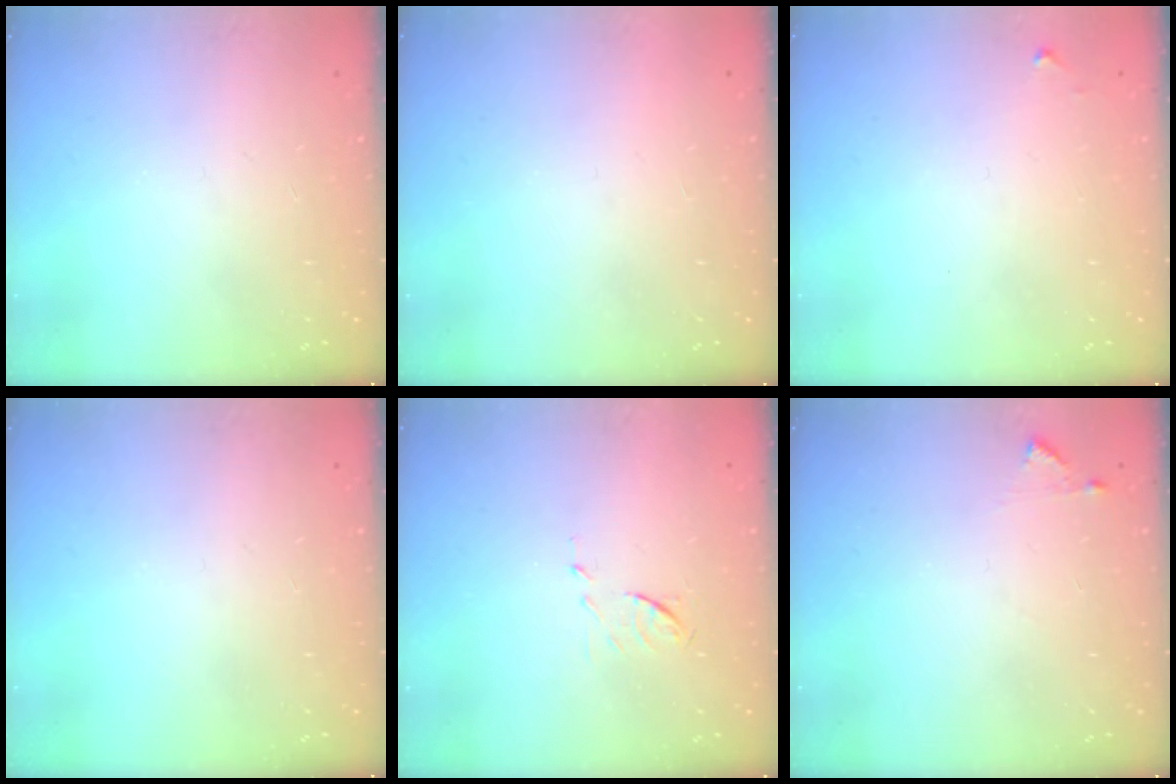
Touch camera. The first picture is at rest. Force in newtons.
{"total": 1.5, "press": 1.5, "slide": 0.1}
{"total": 3.9, "press": 3.9, "slide": 0.6}
{"total": 0.0}
{"total": 5.8, "press": 5.8, "slide": 0.8}
{"total": 4.4, "press": 4.3, "slide": 0.4}